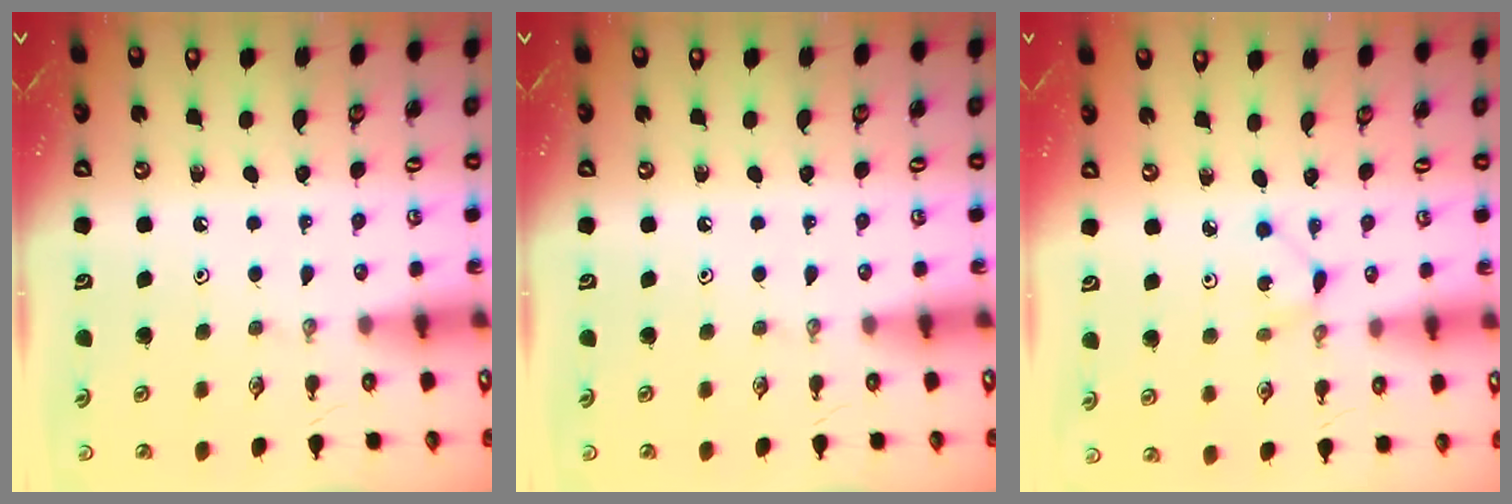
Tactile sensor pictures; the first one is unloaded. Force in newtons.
{"total": 0.0}
{"total": 2.2, "press": 2.2, "slide": 0.3}